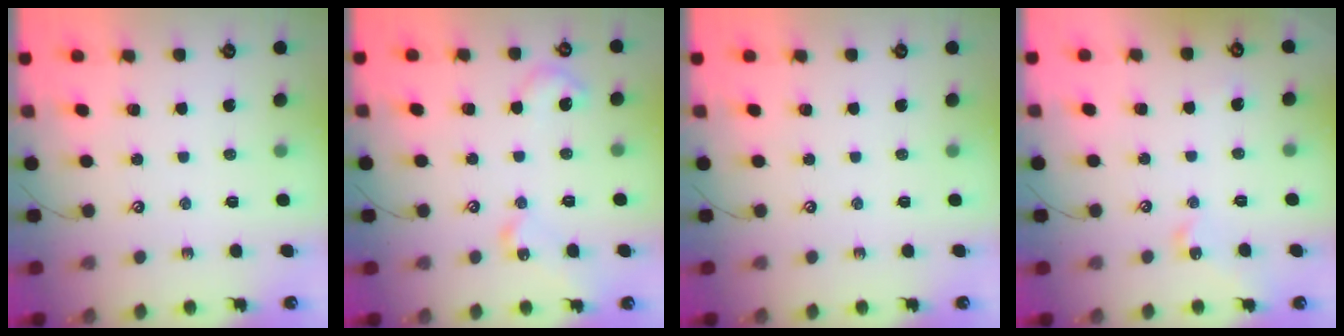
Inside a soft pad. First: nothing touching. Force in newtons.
{"total": 9.0, "press": 9.0, "slide": 0.6}
{"total": 0.0}
{"total": 4.0, "press": 4.0, "slide": 0.3}